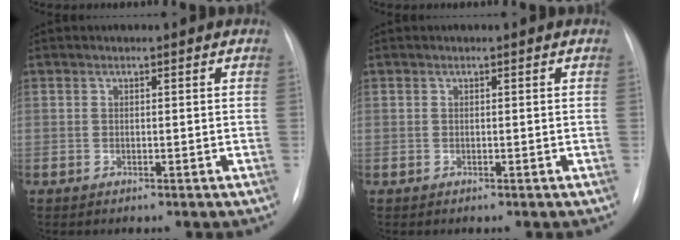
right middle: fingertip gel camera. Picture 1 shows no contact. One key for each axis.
{"total": 0.0}